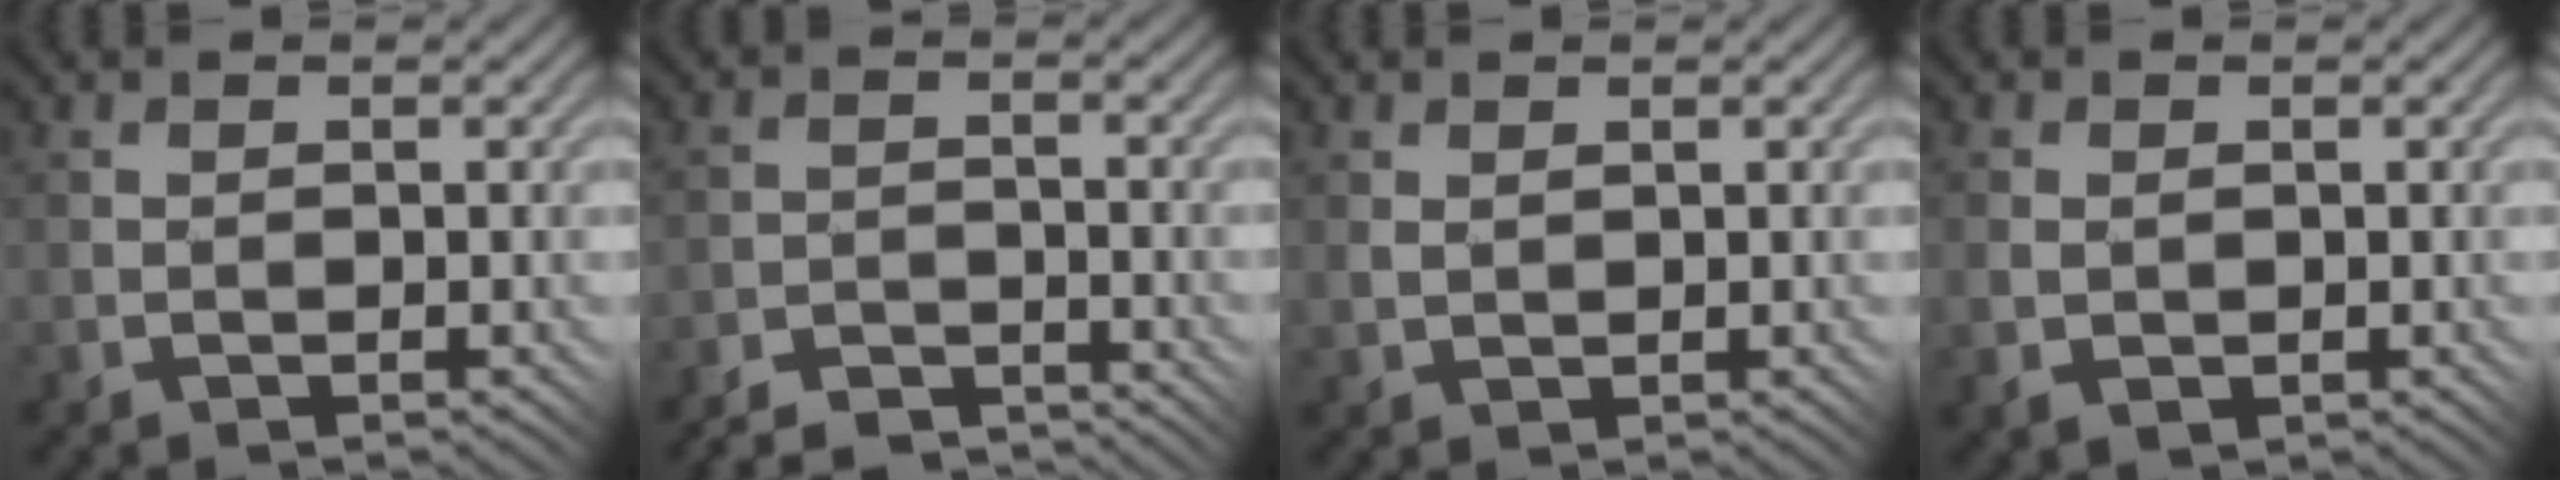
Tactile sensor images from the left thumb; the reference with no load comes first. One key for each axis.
{"total": 5.0, "fx": -4.9, "fy": 0.2, "fz": 0.6, "tx": -0.006, "ty": 0.004, "tz": -0.095}
{"total": 1.3, "fx": 0.6, "fy": 0.7, "fz": 0.9, "tx": -0.025, "ty": -0.001, "tz": 0.017}
{"total": 2.1, "fx": -0.1, "fy": 1.5, "fz": 1.4, "tx": -0.030, "ty": -0.006, "tz": 0.001}